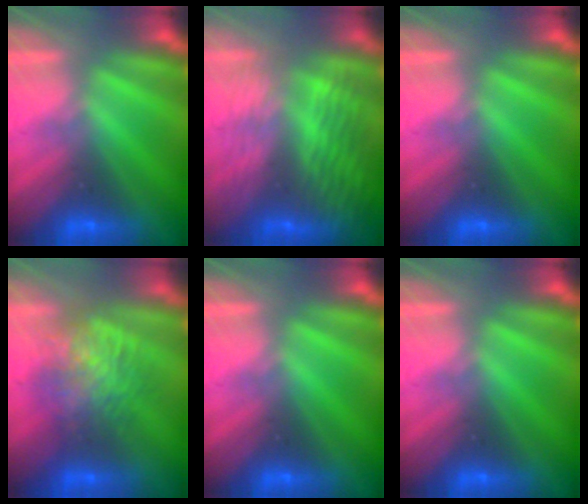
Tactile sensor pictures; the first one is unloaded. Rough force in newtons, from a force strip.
{"total": 6.1}
{"total": 0.0}
{"total": 9.1}
{"total": 0.0}
{"total": 0.0}